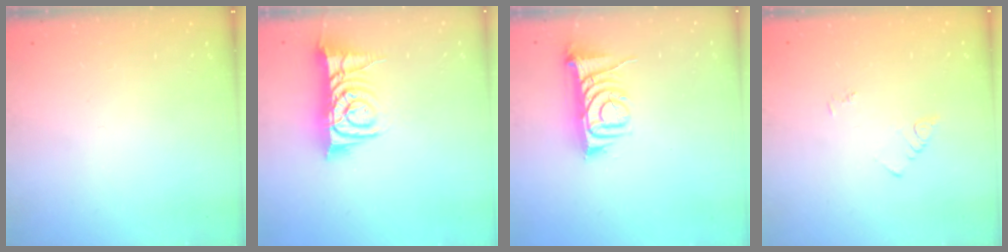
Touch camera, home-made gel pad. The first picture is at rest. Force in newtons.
{"total": 11.5, "press": 11.4, "slide": 1.0}
{"total": 7.7, "press": 7.7, "slide": 0.8}
{"total": 3.3, "press": 3.2, "slide": 0.4}